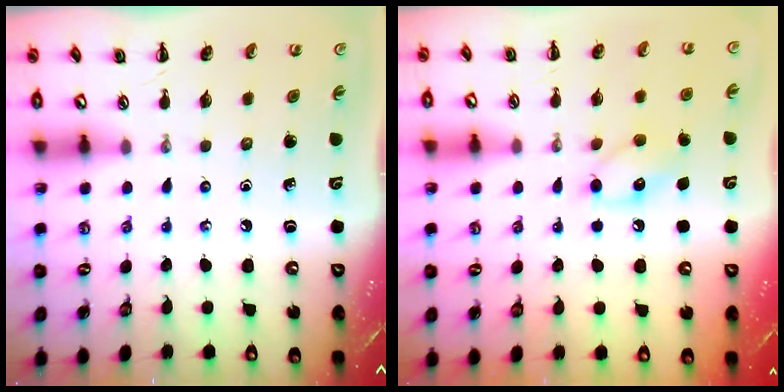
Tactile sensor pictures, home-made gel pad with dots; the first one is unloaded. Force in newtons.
{"total": 9.8, "press": 9.8, "slide": 1.0}